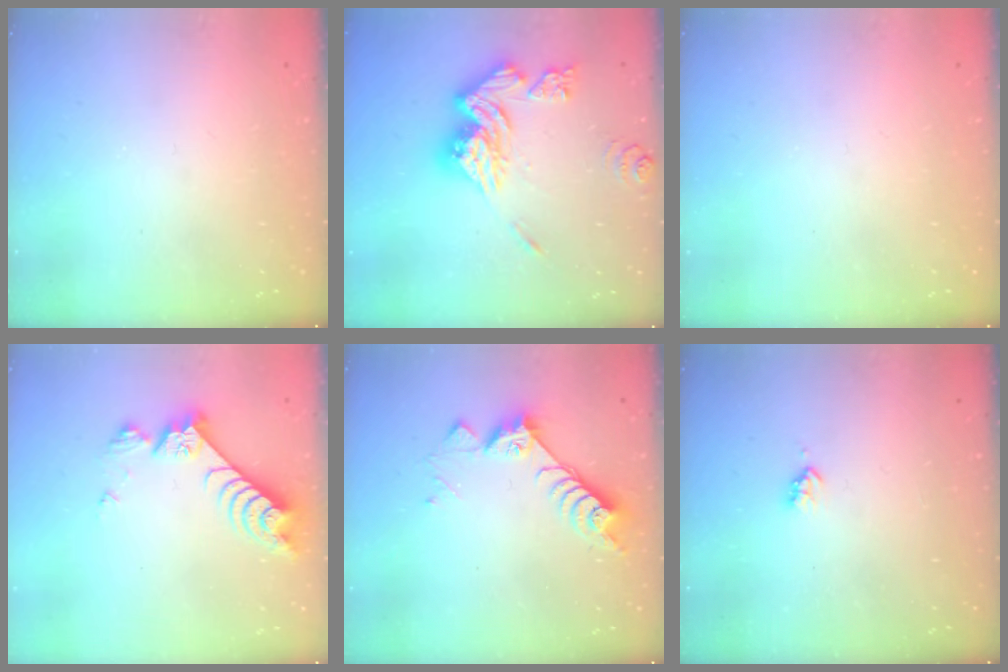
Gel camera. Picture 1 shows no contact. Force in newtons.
{"total": 17.8, "press": 17.7, "slide": 1.6}
{"total": 0.0}
{"total": 8.6, "press": 8.6, "slide": 0.2}
{"total": 7.1, "press": 7.1, "slide": 0.5}
{"total": 2.2, "press": 2.1, "slide": 0.4}